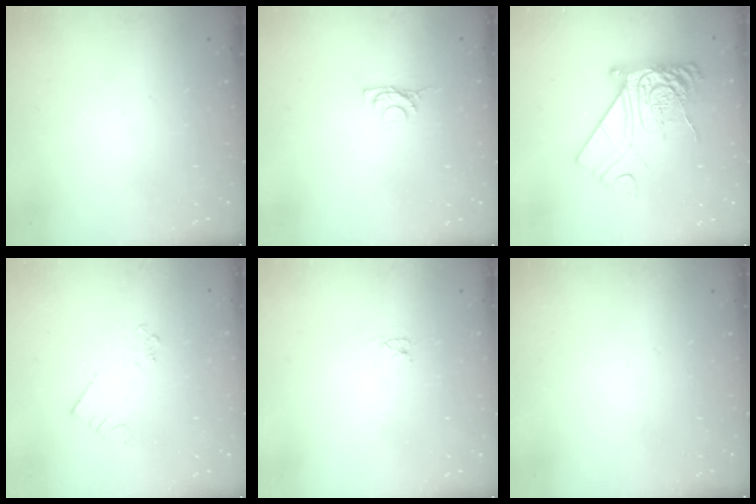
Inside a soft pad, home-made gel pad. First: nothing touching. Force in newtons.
{"total": 4.6, "press": 4.6, "slide": 0.8}
{"total": 15.6, "press": 15.5, "slide": 1.9}
{"total": 2.5, "press": 2.5, "slide": 0.2}
{"total": 2.6, "press": 2.6, "slide": 0.3}
{"total": 0.0}